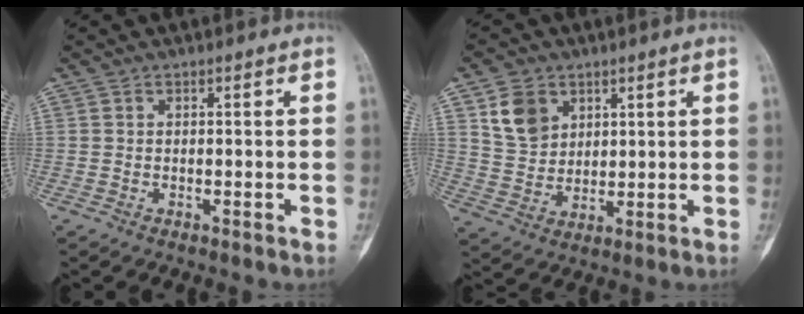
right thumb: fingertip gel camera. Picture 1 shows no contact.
{"total": 8.3, "force": [3.9, 6.4, 3.7], "torque": [-0.043, -0.018, 0.082]}